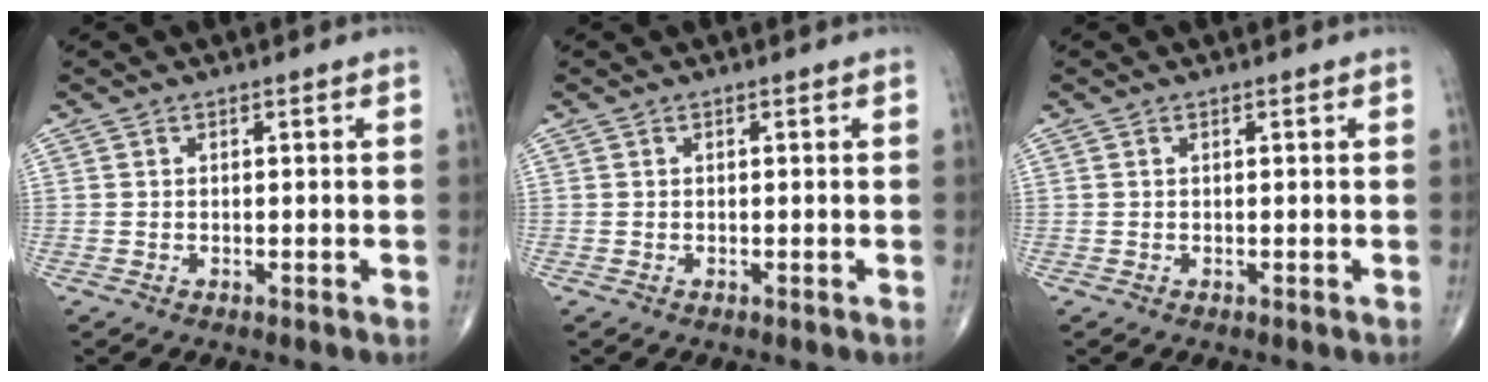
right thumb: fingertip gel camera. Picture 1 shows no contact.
{"total": 0.0}
{"total": 0.0}